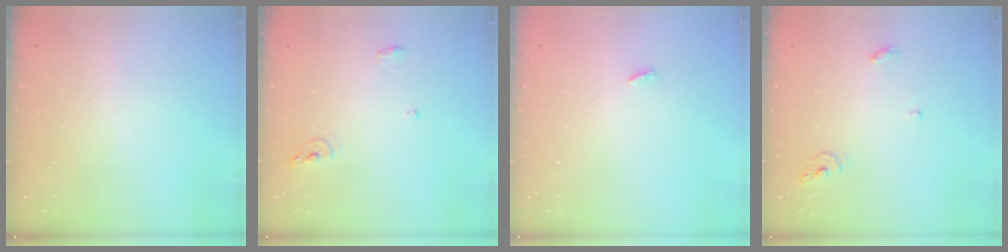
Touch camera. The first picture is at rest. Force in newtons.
{"total": 6.1, "press": 5.9, "slide": 1.4}
{"total": 1.9, "press": 1.9, "slide": 0.3}
{"total": 6.2, "press": 6.2, "slide": 0.2}